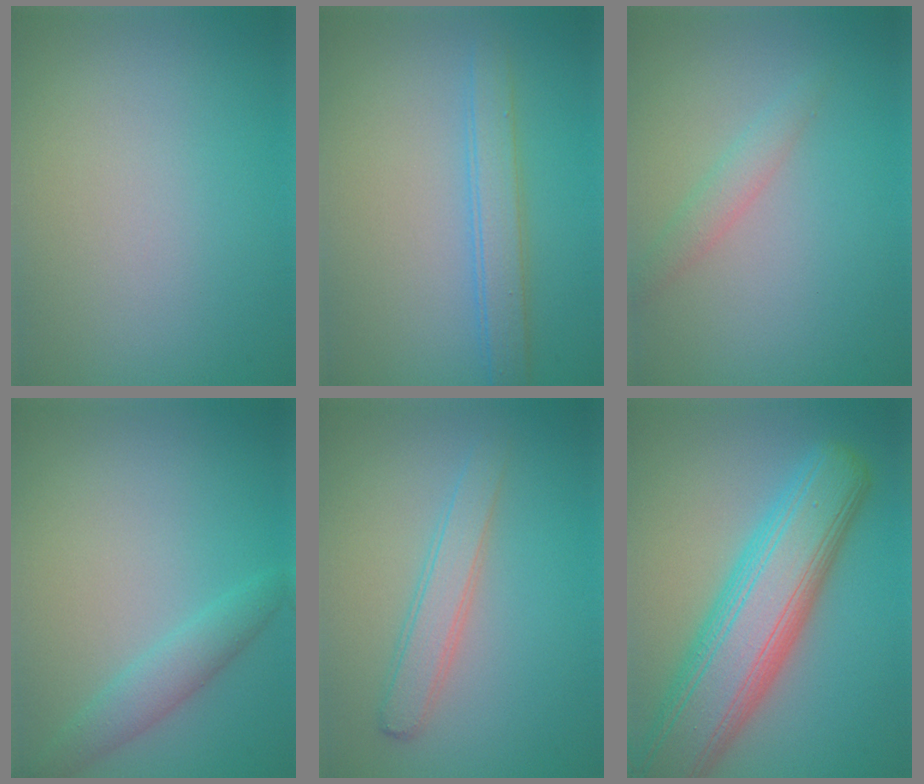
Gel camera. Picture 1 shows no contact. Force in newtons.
{"total": 2.8, "press": 2.8, "slide": 0.0}
{"total": 1.6, "press": 1.6, "slide": 0.0}
{"total": 2.3, "press": 2.3, "slide": 0.1}
{"total": 2.5, "press": 2.5, "slide": 0.1}
{"total": 10.5, "press": 10.5, "slide": 0.3}